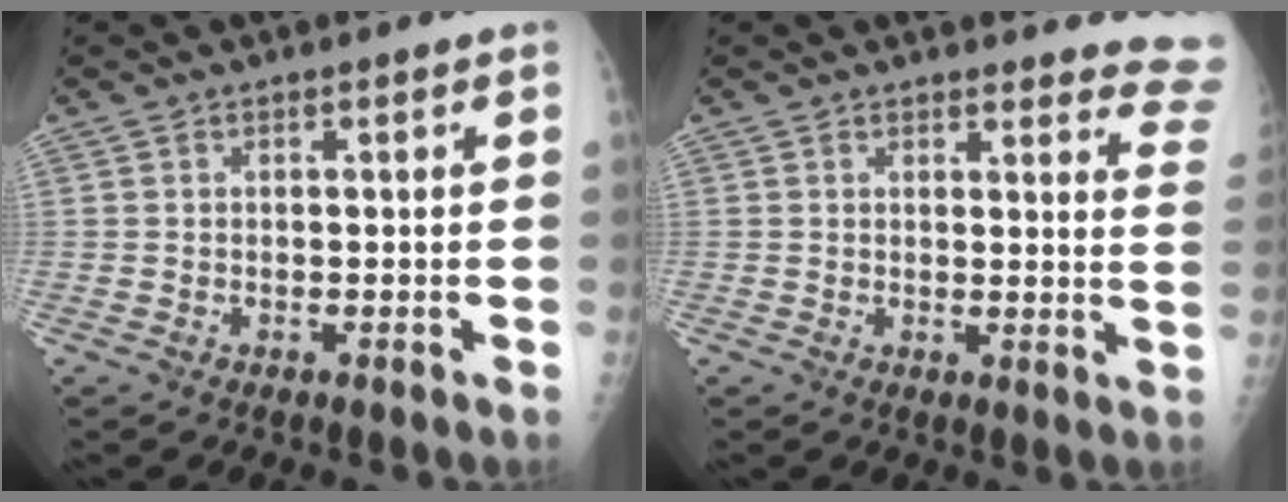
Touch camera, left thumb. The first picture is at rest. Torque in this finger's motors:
{"motor_torque": [0.13, 0.13, -0.13, -0.16, 0.05]}